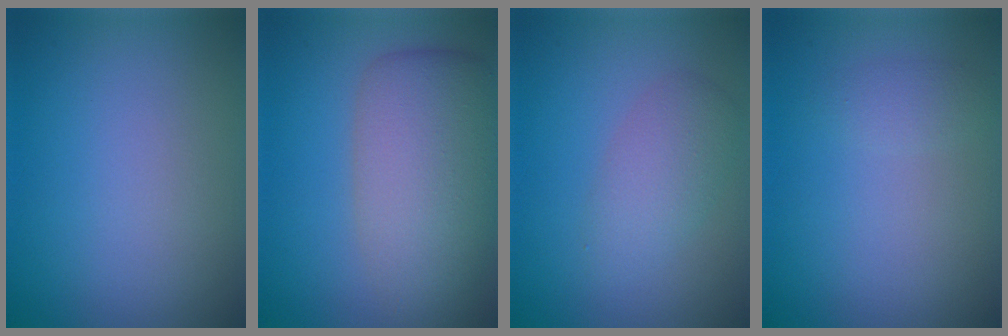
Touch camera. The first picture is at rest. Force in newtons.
{"total": 7.7, "press": 7.7, "slide": 0.4}
{"total": 2.9, "press": 2.9, "slide": 0.1}
{"total": 1.1, "press": 1.1, "slide": 0.0}